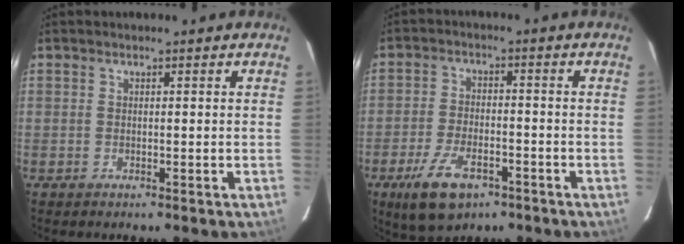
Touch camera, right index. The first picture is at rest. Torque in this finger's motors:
{"motor_torque": [0.96, -0.57, 0.43, 0.11]}